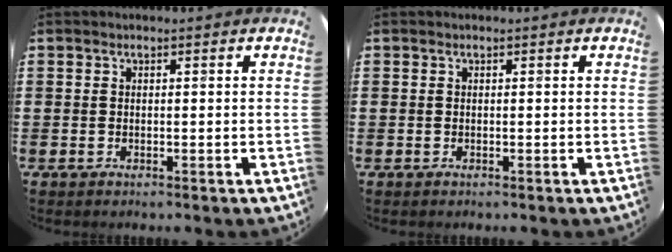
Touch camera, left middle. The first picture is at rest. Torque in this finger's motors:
{"motor_torque": [-0.08, 0.06, 0.00, 0.00]}